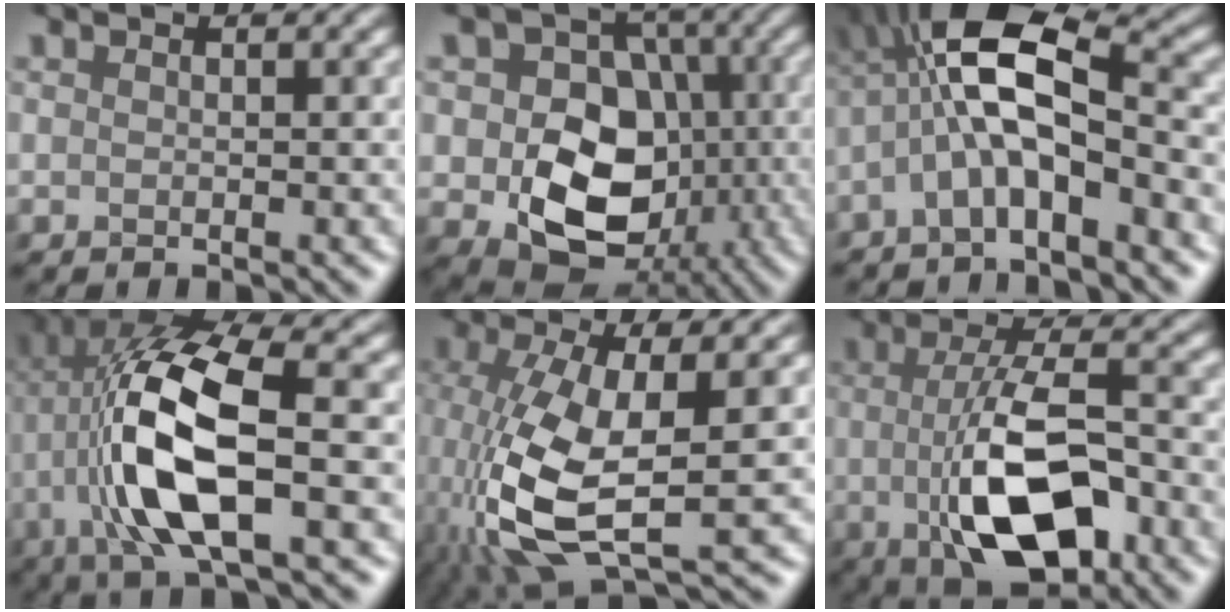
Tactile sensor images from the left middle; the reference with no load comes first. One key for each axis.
{"total": 9.7, "fx": -1.7, "fy": 7.4, "fz": 6.0, "tx": -0.098, "ty": -0.014, "tz": -0.034}
{"total": 8.4, "fx": -1.0, "fy": 2.9, "fz": 7.8, "tx": -0.156, "ty": 0.027, "tz": -0.033}
{"total": 11.1, "fx": -1.0, "fy": 4.2, "fz": 10.3, "tx": -0.223, "ty": 0.007, "tz": -0.024}
{"total": 10.4, "fx": -2.2, "fy": 3.9, "fz": 9.4, "tx": -0.226, "ty": -0.021, "tz": -0.040}
{"total": 9.0, "fx": -2.1, "fy": 3.2, "fz": 8.1, "tx": -0.149, "ty": -0.002, "tz": -0.038}